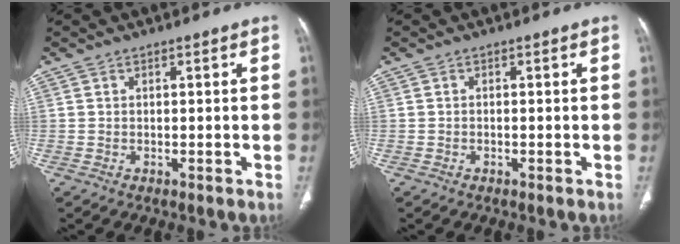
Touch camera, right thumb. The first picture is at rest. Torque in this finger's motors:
{"motor_torque": [0.04, 0.14, -0.26, 0.07, -0.02]}